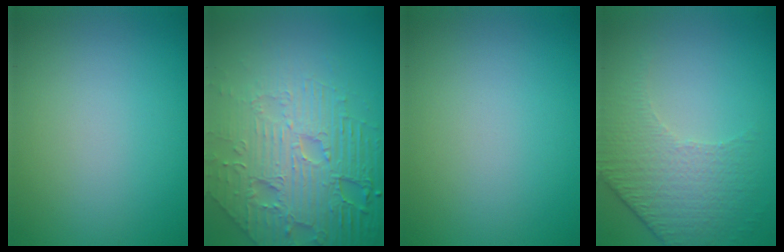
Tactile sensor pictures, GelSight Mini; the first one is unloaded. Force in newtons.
{"total": 8.7, "press": 6.2, "slide": 6.1}
{"total": 0.0}
{"total": 4.9, "press": 3.4, "slide": 3.5}